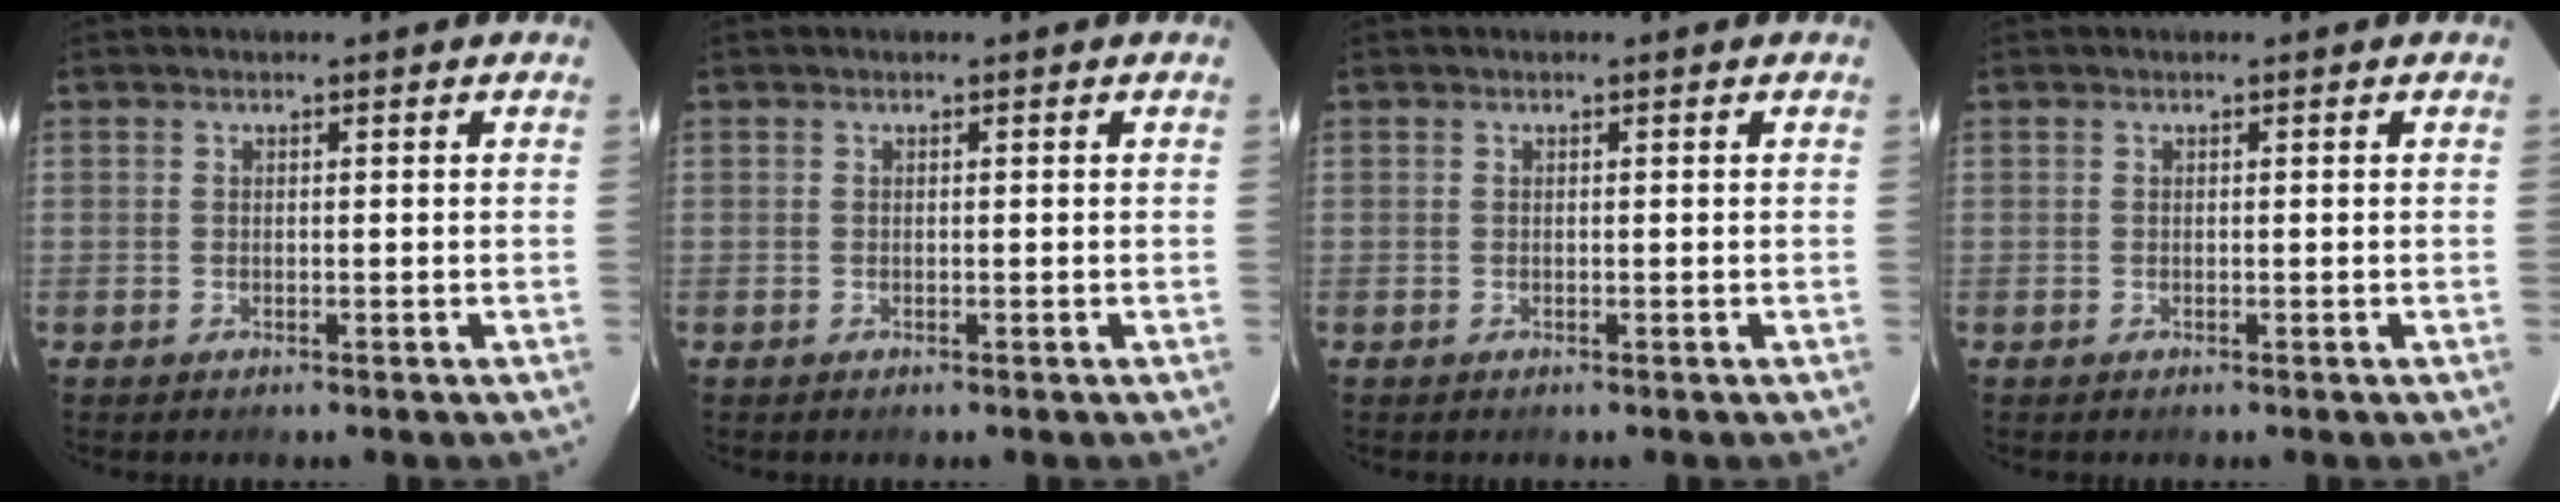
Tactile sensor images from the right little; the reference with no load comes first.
{"total": 0.0}
{"total": 0.0}
{"total": 0.0}